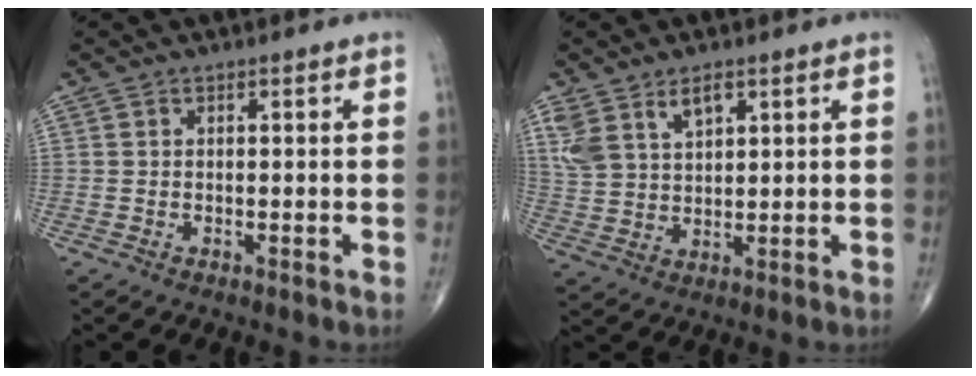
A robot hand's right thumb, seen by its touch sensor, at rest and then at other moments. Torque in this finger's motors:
{"motor_torque": [-0.27, 0.48, 0.32, 0.34, 0.08]}